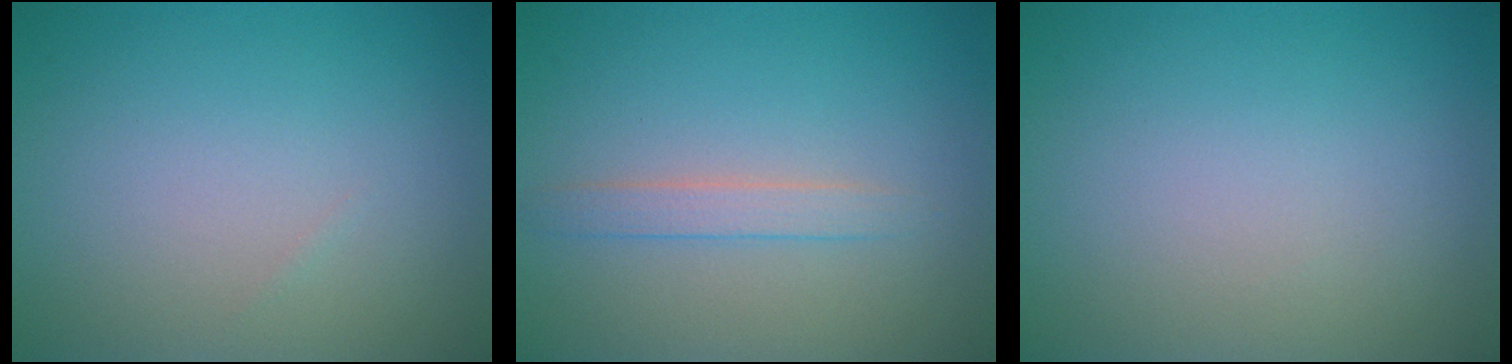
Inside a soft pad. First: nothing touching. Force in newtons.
{"total": 1.6, "press": 1.6, "slide": 0.1}
{"total": 0.0}